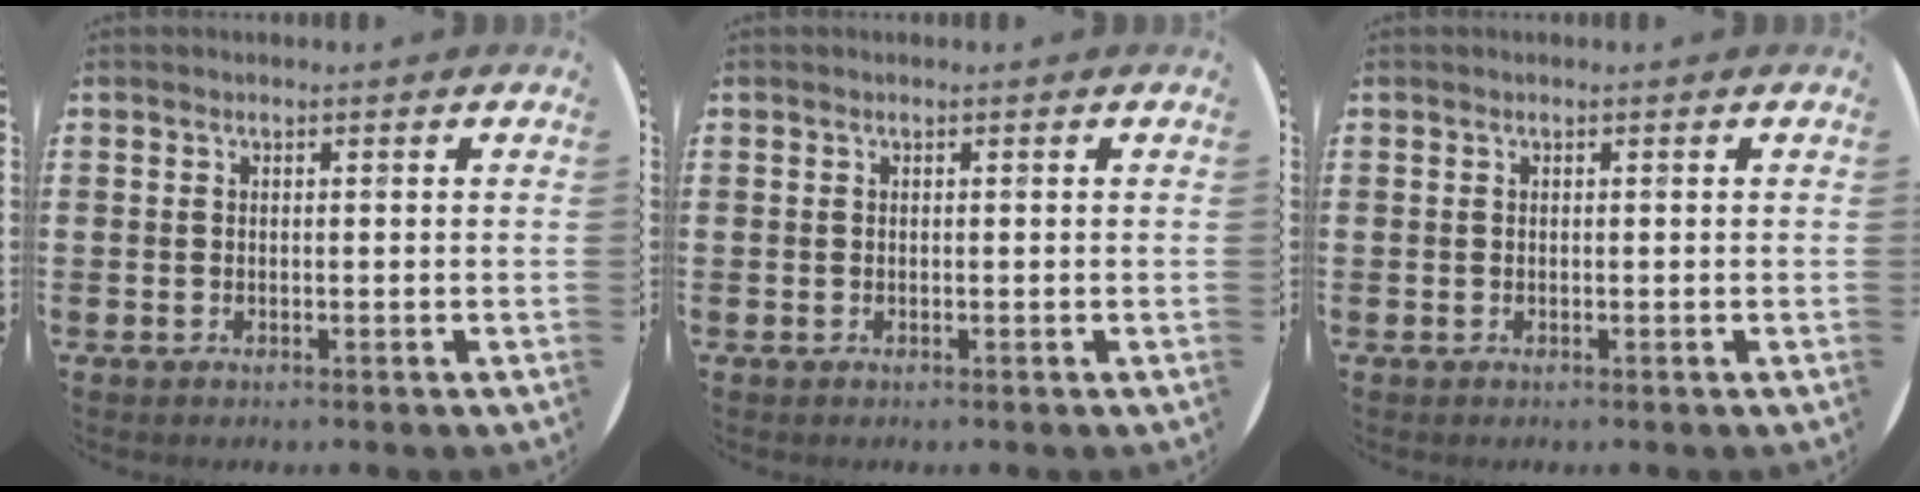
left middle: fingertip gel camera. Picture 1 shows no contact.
{"total": 0.0}
{"total": 0.0}